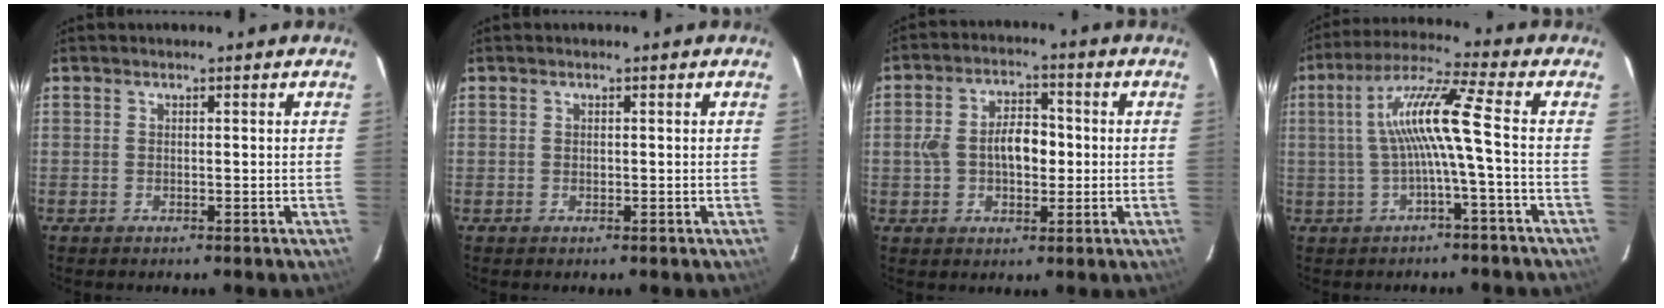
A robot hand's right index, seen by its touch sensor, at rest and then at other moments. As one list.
[{"total": 0.0}, {"total": 8.3, "force": [-0.5, 5.0, 6.7], "torque": [-0.124, 0.016, -0.006]}, {"total": 9.6, "force": [-0.9, -0.9, 9.5], "torque": [-0.190, 0.013, -0.010]}]